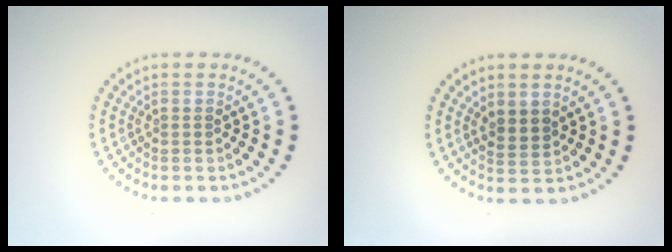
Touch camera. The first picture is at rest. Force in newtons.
{"total": 1.8, "press": 1.5, "slide": 0.9}